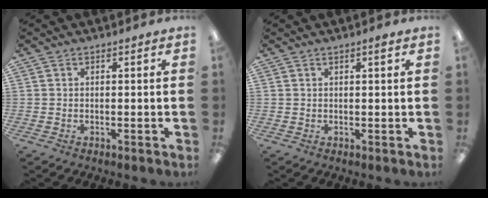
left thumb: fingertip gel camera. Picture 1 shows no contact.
{"total": 1.3, "force": [0.7, 0.1, 1.0], "torque": [-0.022, -0.001, 0.012]}